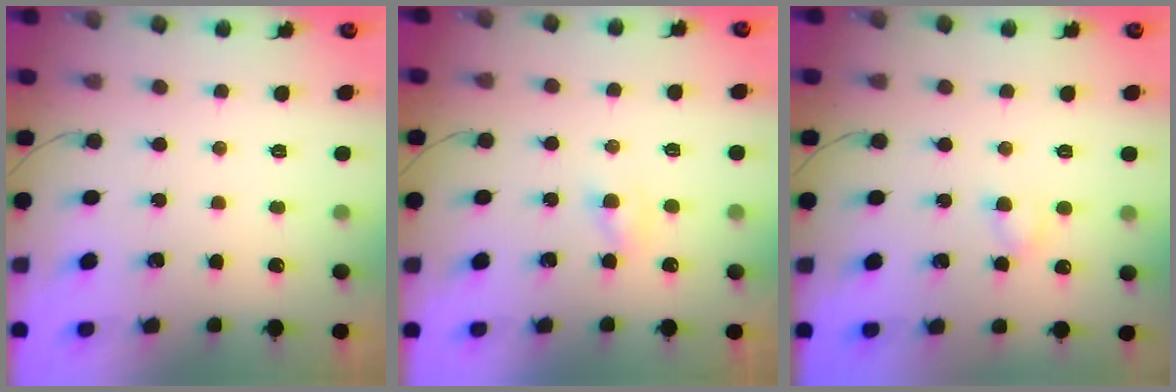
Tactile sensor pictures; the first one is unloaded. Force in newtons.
{"total": 1.6, "press": 1.4, "slide": 0.7}
{"total": 3.3, "press": 3.1, "slide": 1.1}